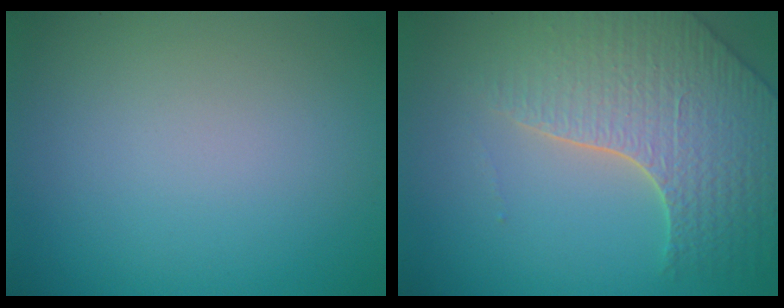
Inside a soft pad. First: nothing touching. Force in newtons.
{"total": 5.5, "press": 4.8, "slide": 2.6}